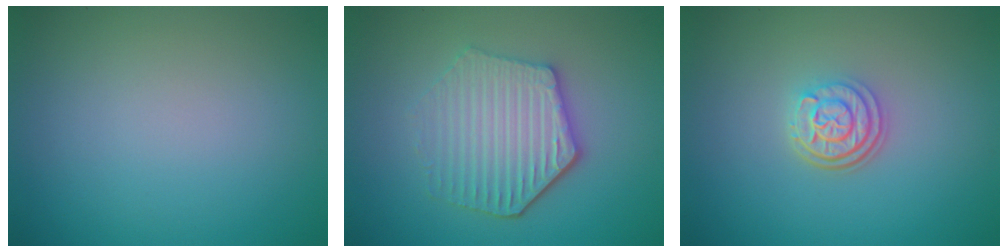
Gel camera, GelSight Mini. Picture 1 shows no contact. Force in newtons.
{"total": 5.0, "press": 4.3, "slide": 2.6}
{"total": 3.1, "press": 2.5, "slide": 1.8}